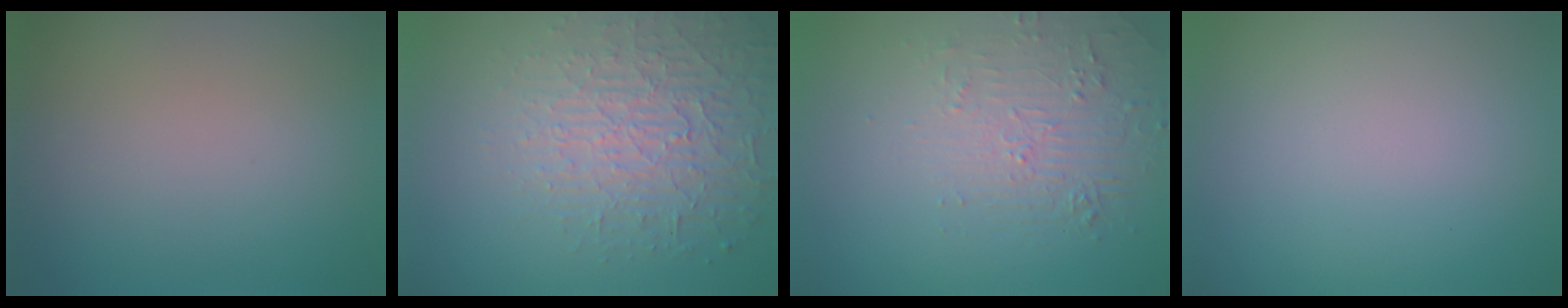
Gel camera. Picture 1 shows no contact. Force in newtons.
{"total": 4.6, "press": 4.0, "slide": 2.3}
{"total": 2.2, "press": 1.3, "slide": 1.8}
{"total": 0.0}